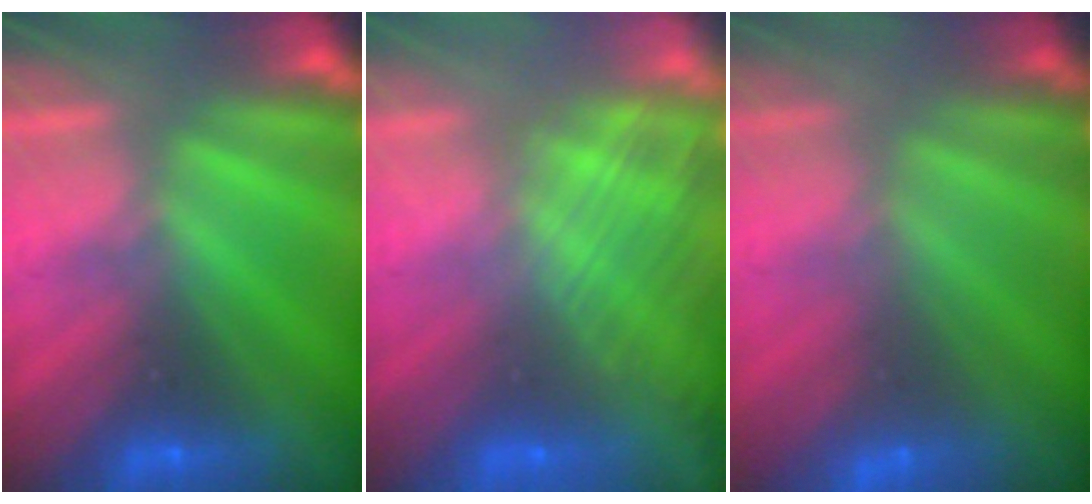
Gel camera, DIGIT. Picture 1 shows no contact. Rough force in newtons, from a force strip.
{"total": 3.0}
{"total": 3.2}